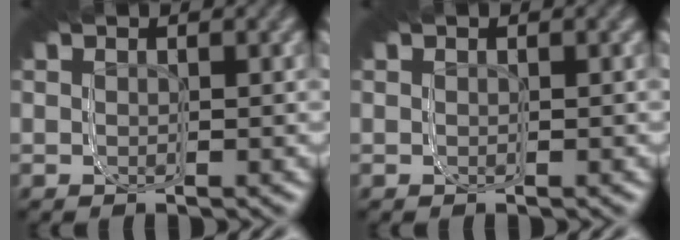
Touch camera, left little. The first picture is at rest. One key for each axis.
{"total": 0.0}